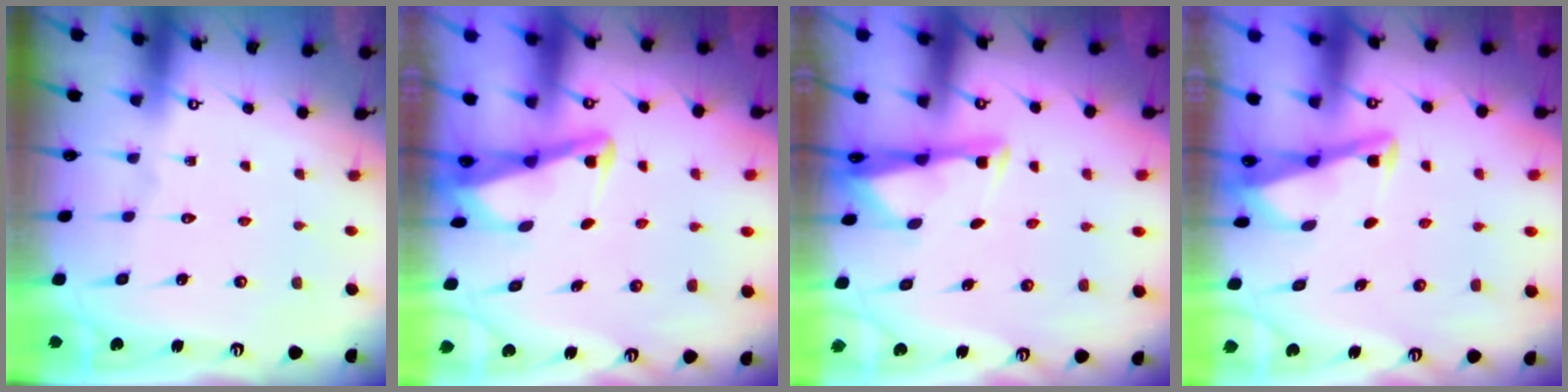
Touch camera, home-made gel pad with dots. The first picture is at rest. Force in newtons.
{"total": 3.0, "press": 3.0, "slide": 0.3}
{"total": 2.9, "press": 2.9, "slide": 0.5}
{"total": 2.8, "press": 2.8, "slide": 0.4}